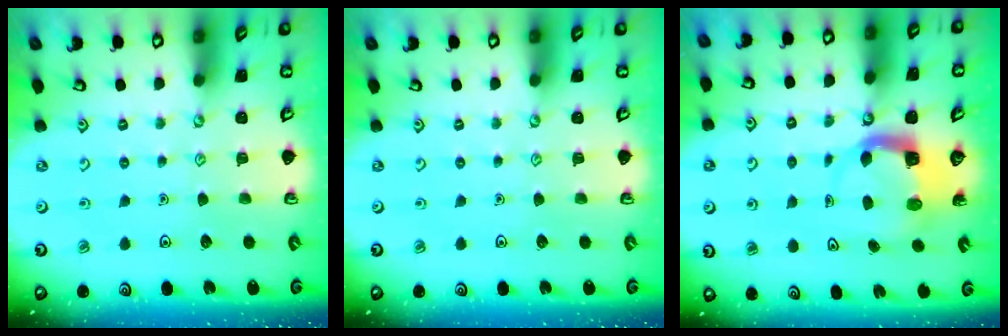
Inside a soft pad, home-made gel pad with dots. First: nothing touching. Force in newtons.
{"total": 0.0}
{"total": 4.8, "press": 4.8, "slide": 0.4}